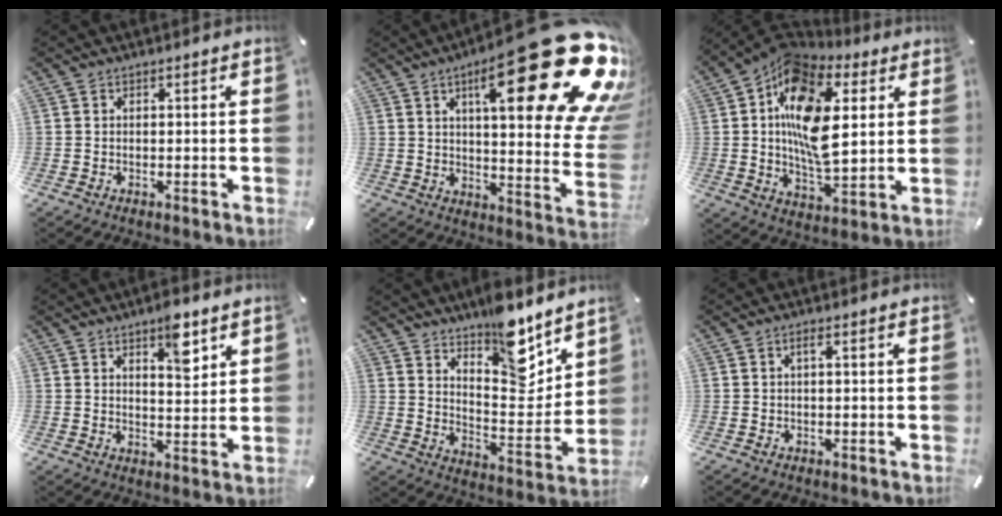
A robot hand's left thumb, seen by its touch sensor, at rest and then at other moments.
{"total": 35.3, "force": [16.1, 11.3, 29.3], "torque": [-0.387, -0.116, 0.275]}
{"total": 18.7, "force": [4.5, 10.9, 14.5], "torque": [-0.271, -0.012, 0.072]}
{"total": 7.4, "force": [4.9, 2.9, 4.6], "torque": [-0.046, -0.032, 0.078]}
{"total": 14.3, "force": [11.1, 5.8, 6.8], "torque": [-0.083, -0.090, 0.196]}
{"total": 1.3, "force": [0.3, 0.4, 1.2], "torque": [-0.024, 0.004, 0.003]}